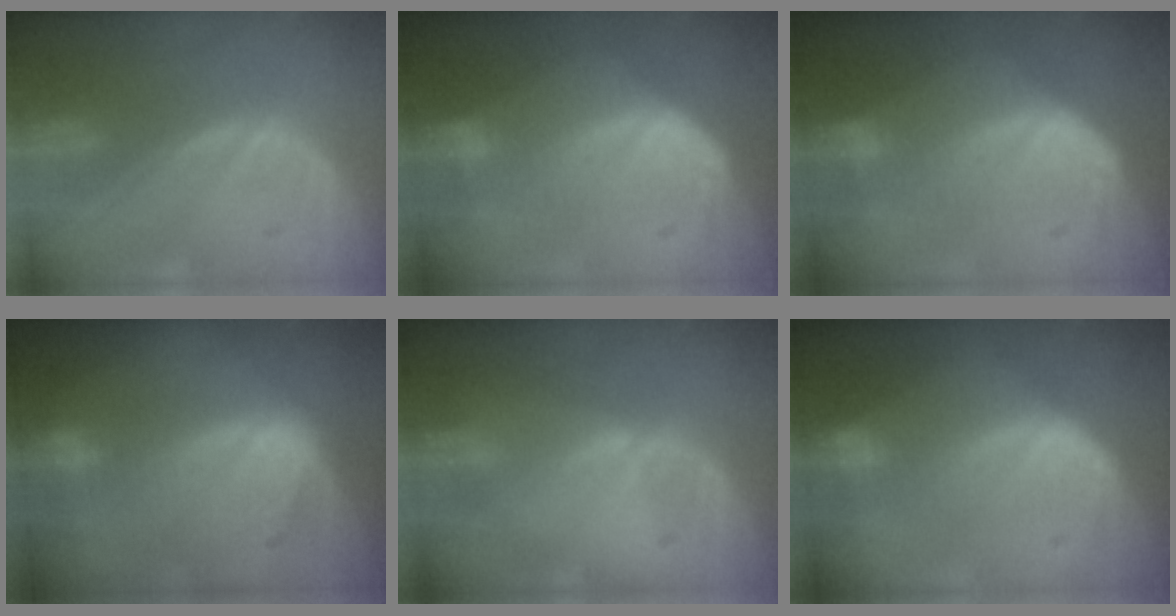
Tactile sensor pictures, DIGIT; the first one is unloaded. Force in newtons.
{"total": 7.6, "press": 6.3, "slide": 4.2}
{"total": 7.6, "press": 6.3, "slide": 4.2}
{"total": 9.1, "press": 8.1, "slide": 4.3}
{"total": 0.6, "press": 0.6, "slide": 0.2}
{"total": 7.3, "press": 6.6, "slide": 3.1}